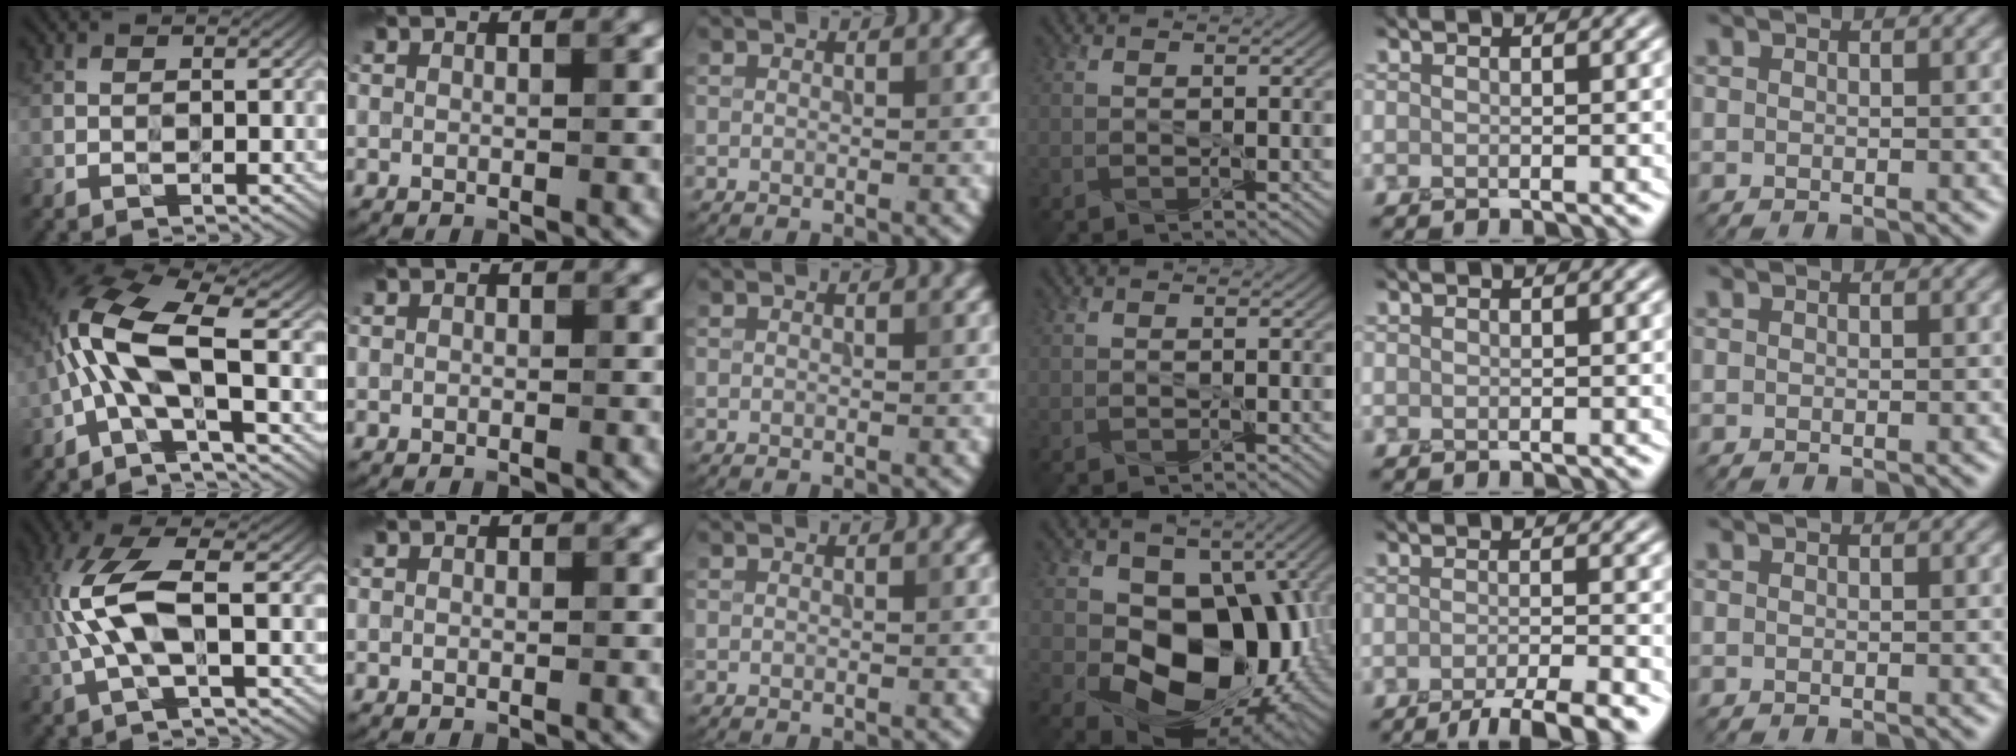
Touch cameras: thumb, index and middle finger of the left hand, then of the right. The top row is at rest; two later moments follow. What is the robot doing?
{"motion": "peel", "object": "tape"}